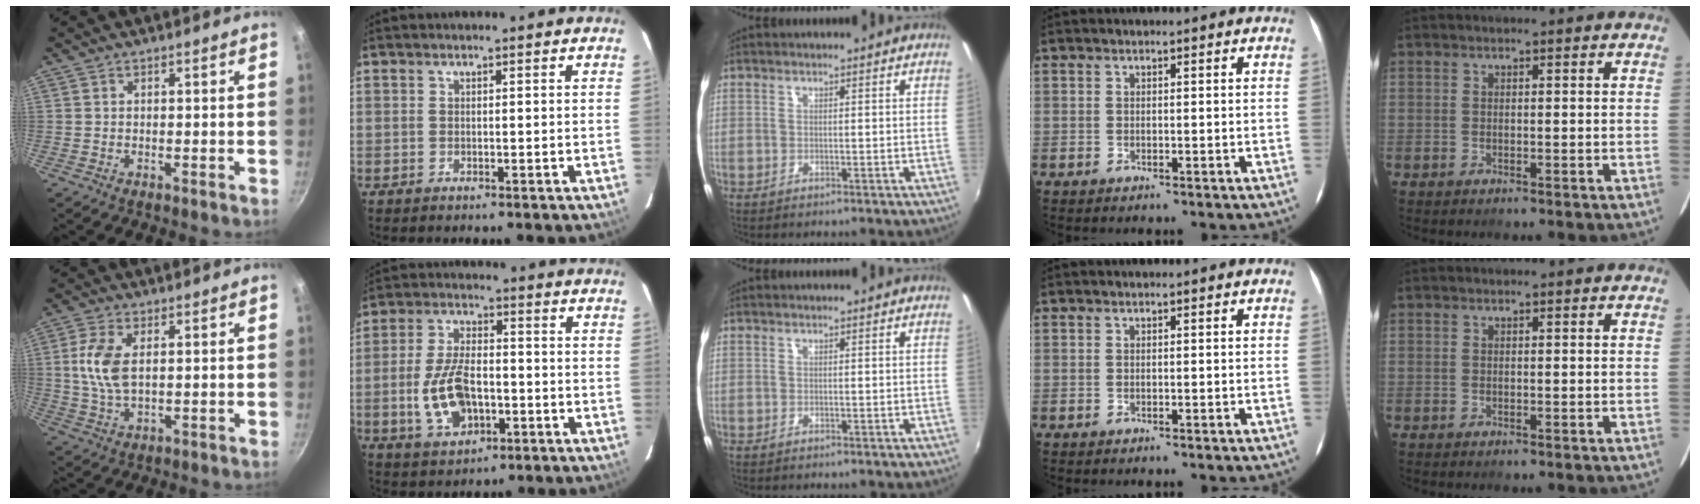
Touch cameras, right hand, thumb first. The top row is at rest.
{"thumb": {"total": 8.2, "force": [1.4, 4.3, 6.8], "torque": [-0.139, 0.002, 0.028]}, "index": {"total": 11.5, "force": [-3.0, 6.2, 9.2], "torque": [-0.192, 0.004, -0.044]}}